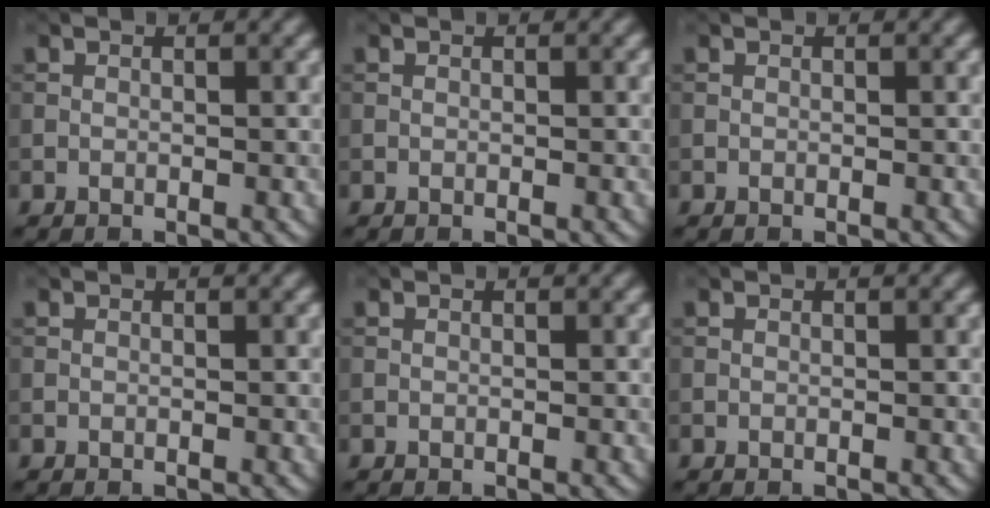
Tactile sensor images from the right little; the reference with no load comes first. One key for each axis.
{"total": 0.0}
{"total": 0.0}
{"total": 0.0}
{"total": 0.0}
{"total": 0.0}